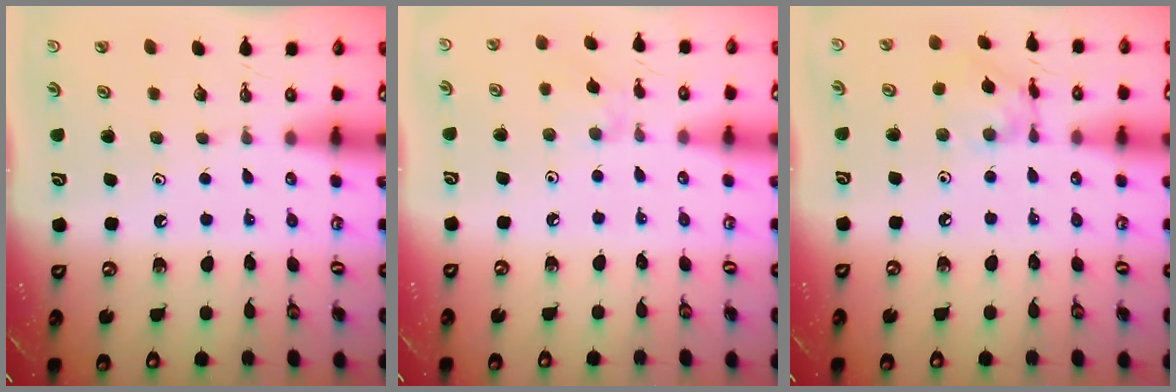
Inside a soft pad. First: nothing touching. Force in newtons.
{"total": 3.2, "press": 3.2, "slide": 0.5}
{"total": 10.1, "press": 10.1, "slide": 0.9}